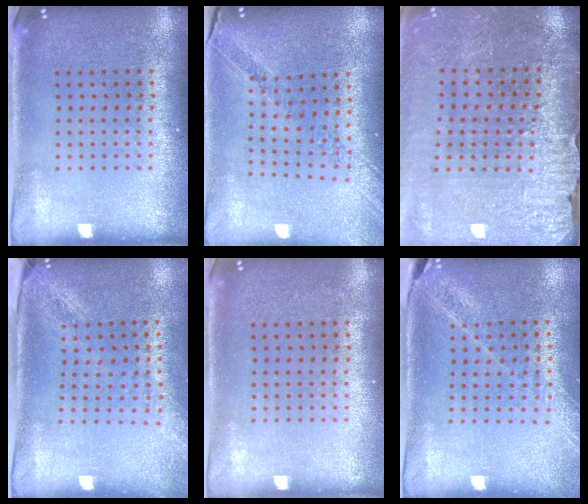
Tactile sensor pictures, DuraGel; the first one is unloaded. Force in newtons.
{"total": 1.1, "press": 1.1, "slide": 0.1}
{"total": 3.2, "press": 3.2, "slide": 0.5}
{"total": 2.0, "press": 1.6, "slide": 1.3}
{"total": 0.0}
{"total": 1.5, "press": 1.5, "slide": 0.2}